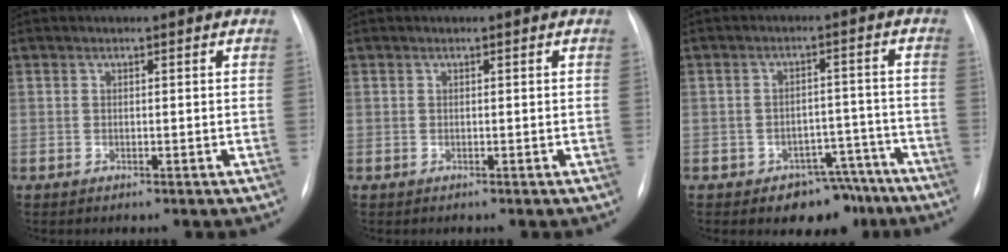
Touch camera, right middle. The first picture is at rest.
{"total": 0.0}
{"total": 7.0, "force": [-5.1, 4.2, 2.3], "torque": [-0.003, 0.029, -0.066]}